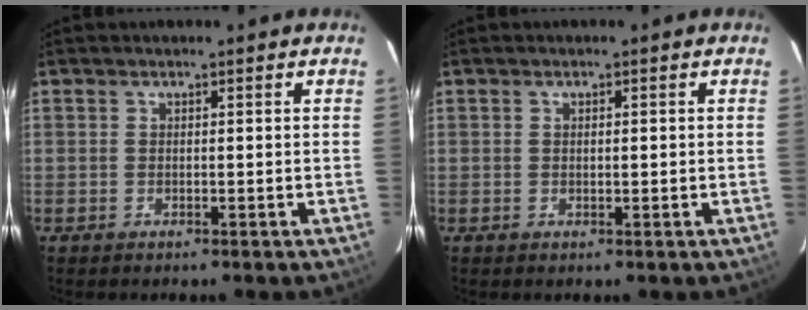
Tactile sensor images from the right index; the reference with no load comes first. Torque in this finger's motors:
{"motor_torque": [-0.19, -0.14, -0.06, 0.00]}